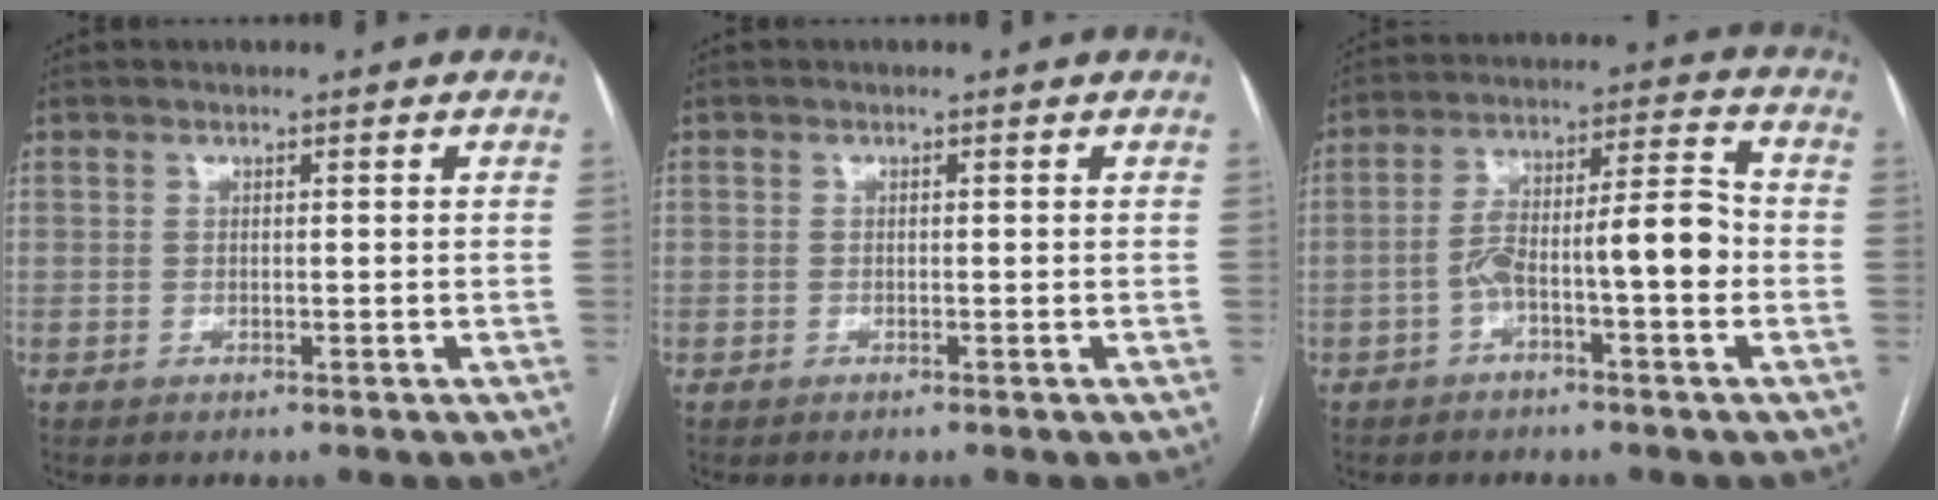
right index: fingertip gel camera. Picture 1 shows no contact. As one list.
[{"total": 0.6, "force": [-0.3, 0.5, 0.0], "torque": [0.000, 0.006, -0.009]}, {"total": 9.6, "force": [-2.8, 1.8, 9.0], "torque": [-0.151, 0.038, -0.044]}]